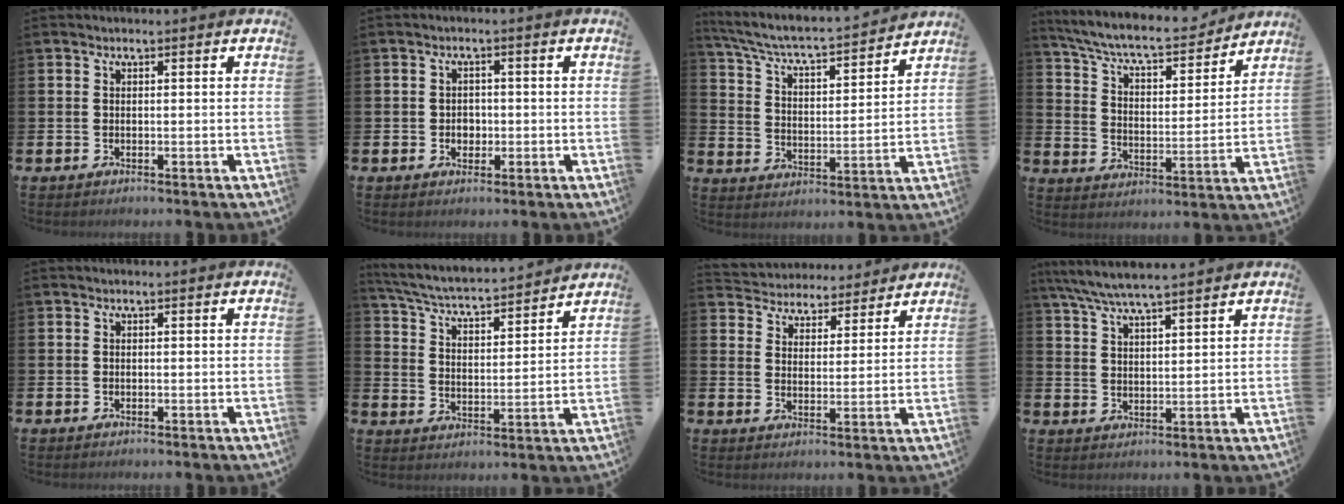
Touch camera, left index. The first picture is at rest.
{"total": 2.1, "force": [-0.3, 1.8, 0.9], "torque": [0.000, 0.000, -0.014]}
{"total": 6.0, "force": [5.6, 0.5, 2.0], "torque": [-0.068, -0.047, 0.089]}
{"total": 8.1, "force": [7.5, 1.2, 2.8], "torque": [-0.091, -0.052, 0.126]}
{"total": 0.0}
{"total": 5.1, "force": [4.9, 0.4, 1.3], "torque": [-0.053, -0.043, 0.079]}
{"total": 4.4, "force": [4.2, 1.4, -0.8], "torque": [-0.015, -0.031, 0.072]}
{"total": 6.3, "force": [5.8, 0.4, 2.2], "torque": [-0.065, -0.021, 0.107]}